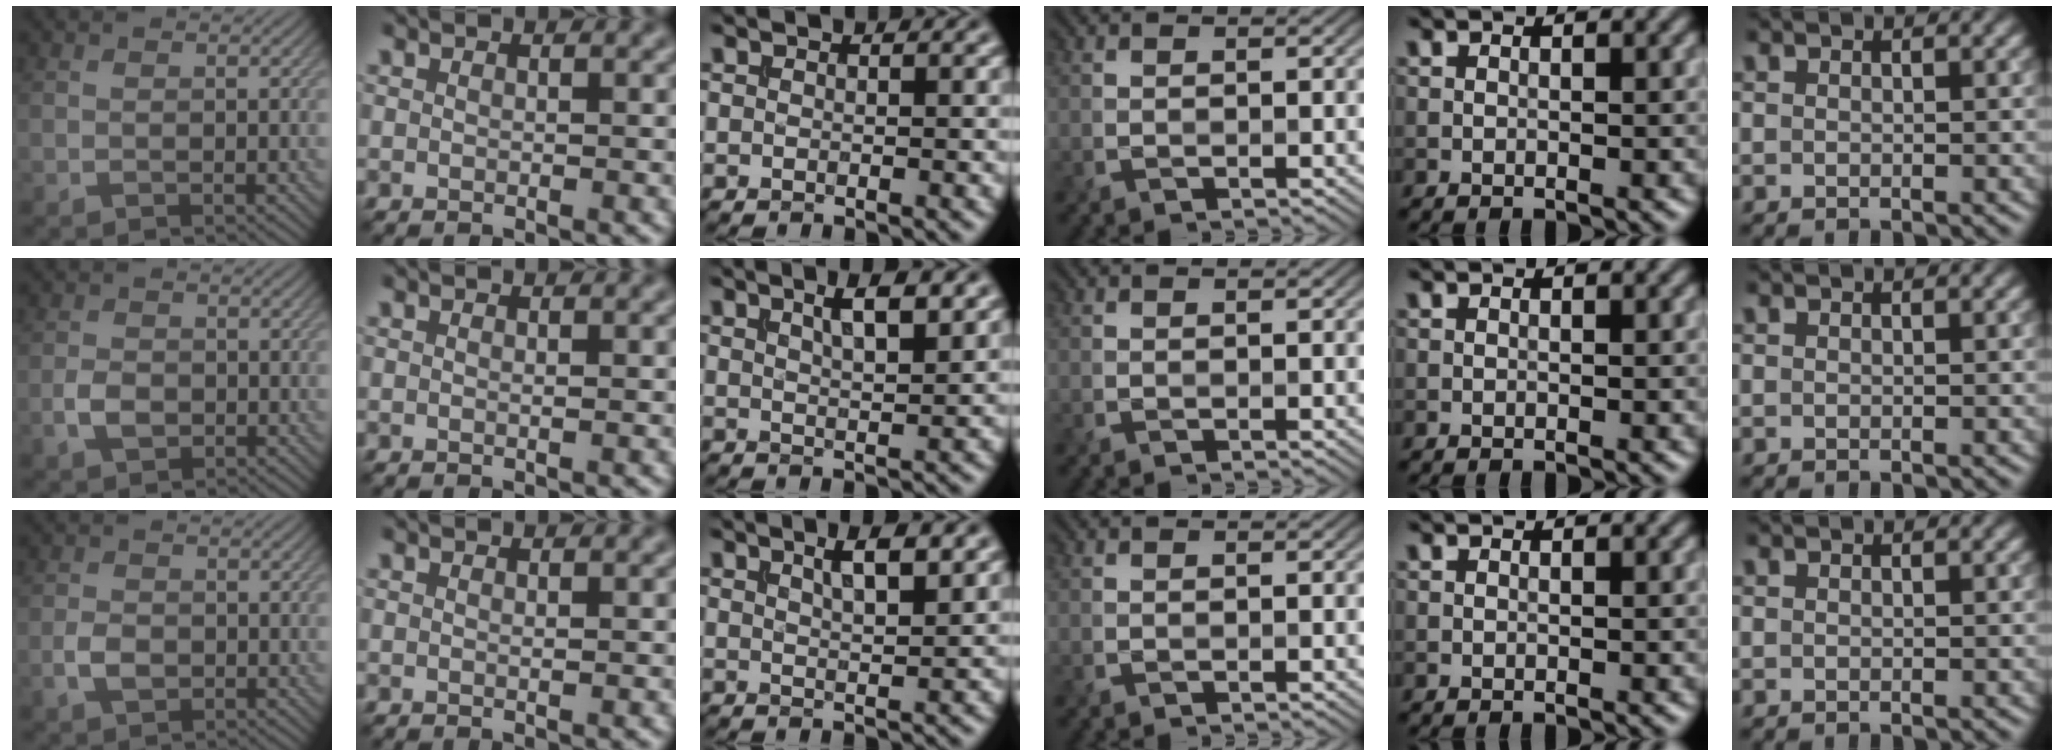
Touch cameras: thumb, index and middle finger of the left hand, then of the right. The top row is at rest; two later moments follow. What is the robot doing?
{"motion": "extract", "object": "file holder"}